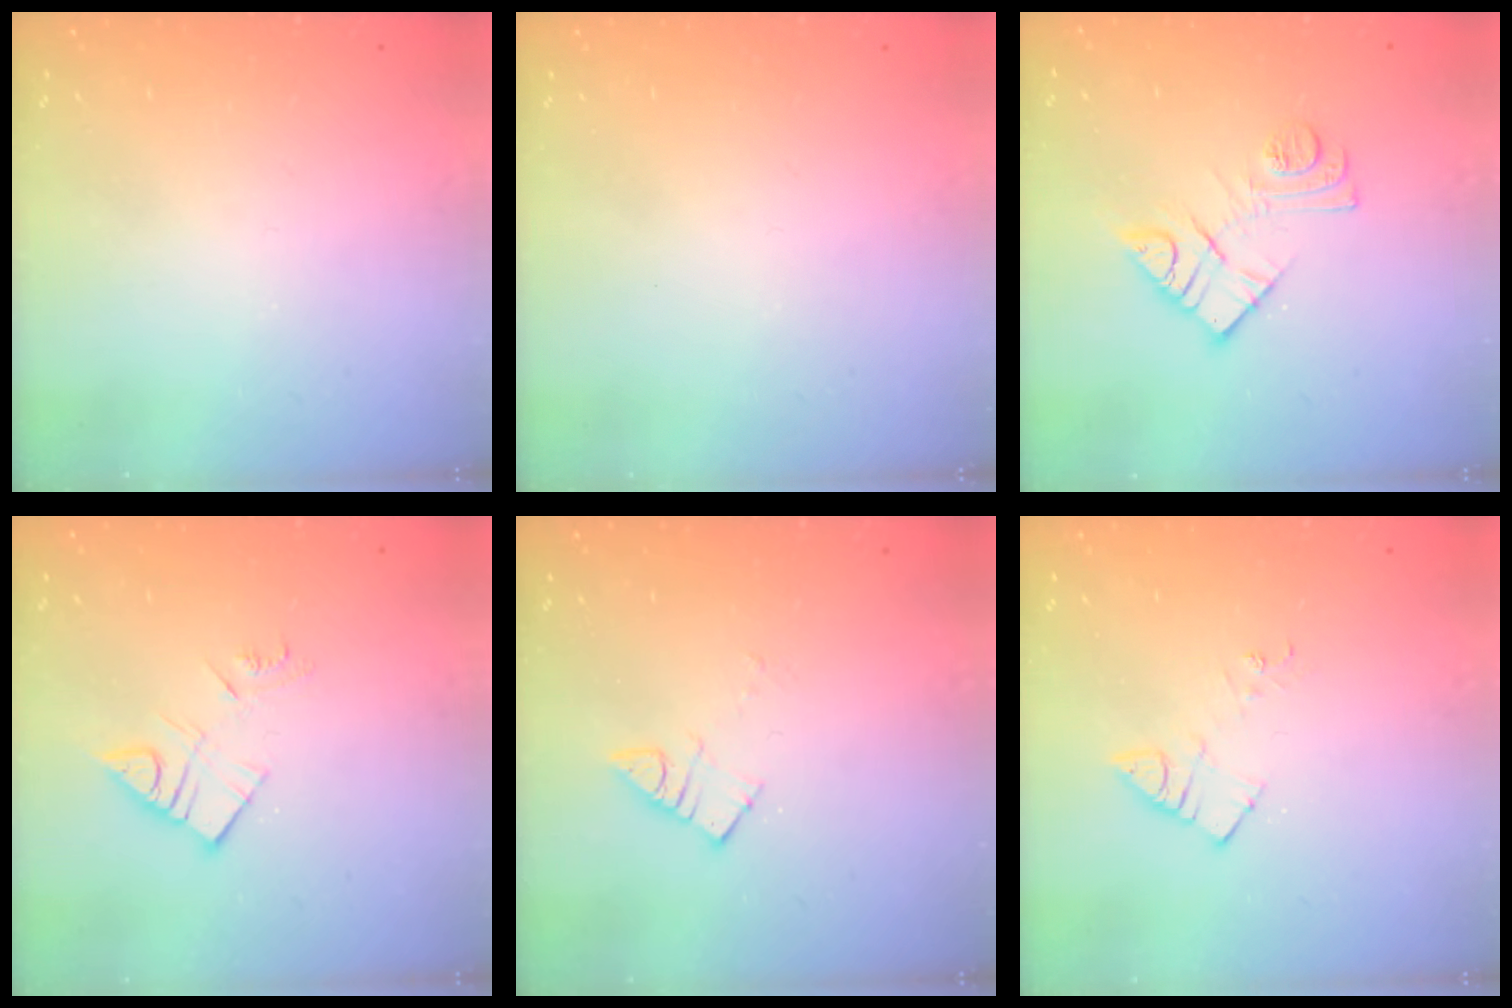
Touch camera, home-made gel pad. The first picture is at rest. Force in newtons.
{"total": 1.7, "press": 1.6, "slide": 0.1}
{"total": 11.1, "press": 11.0, "slide": 0.8}
{"total": 8.9, "press": 8.9, "slide": 0.5}
{"total": 4.9, "press": 4.8, "slide": 0.5}
{"total": 5.2, "press": 5.2, "slide": 0.7}